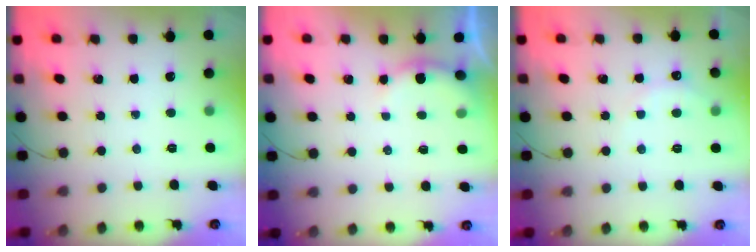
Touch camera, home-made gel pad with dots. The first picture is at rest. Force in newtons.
{"total": 5.0, "press": 4.9, "slide": 0.8}
{"total": 6.1, "press": 5.9, "slide": 1.3}